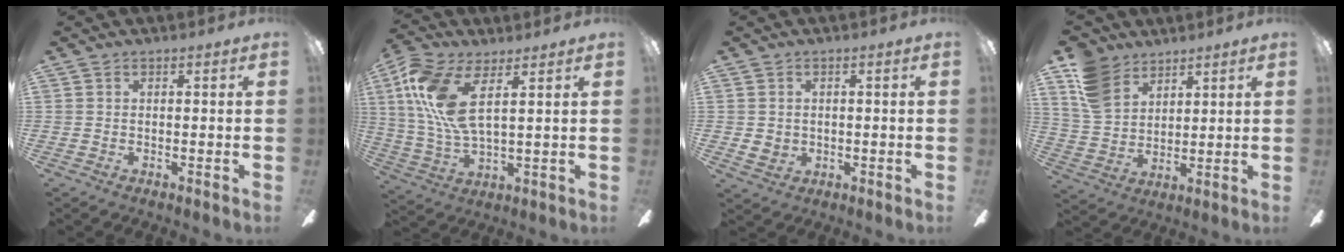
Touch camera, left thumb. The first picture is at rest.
{"total": 13.5, "force": [6.2, 4.8, 11.0], "torque": [-0.245, -0.025, 0.111]}
{"total": 2.7, "force": [0.6, 2.6, 0.8], "torque": [-0.009, -0.003, 0.010]}
{"total": 12.4, "force": [8.2, 7.9, 5.0], "torque": [-0.109, -0.027, 0.166]}